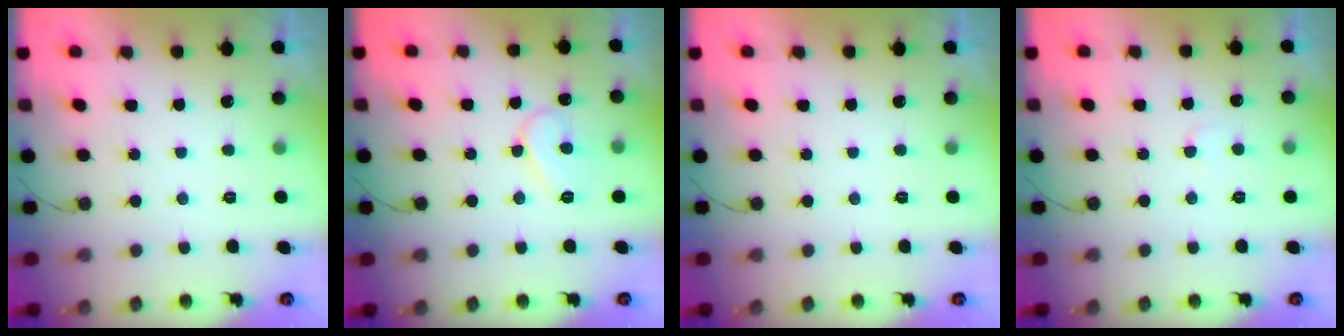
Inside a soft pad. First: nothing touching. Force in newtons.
{"total": 8.6, "press": 8.5, "slide": 0.8}
{"total": 0.0}
{"total": 2.7, "press": 2.7, "slide": 0.2}